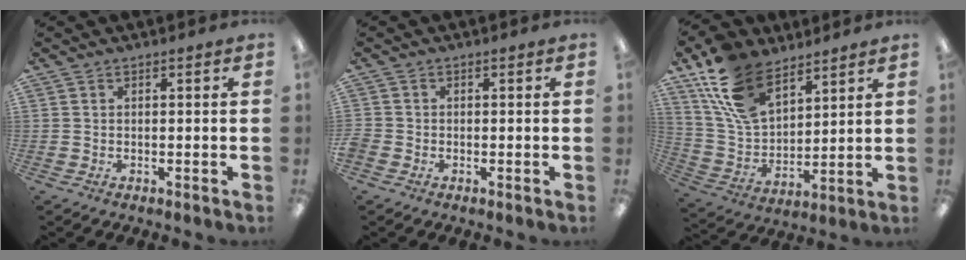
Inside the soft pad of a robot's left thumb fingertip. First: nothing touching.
{"total": 1.5, "force": [-0.8, 1.2, 0.4], "torque": [-0.005, 0.004, -0.016]}
{"total": 16.9, "force": [10.5, 9.5, 9.2], "torque": [-0.197, -0.031, 0.202]}